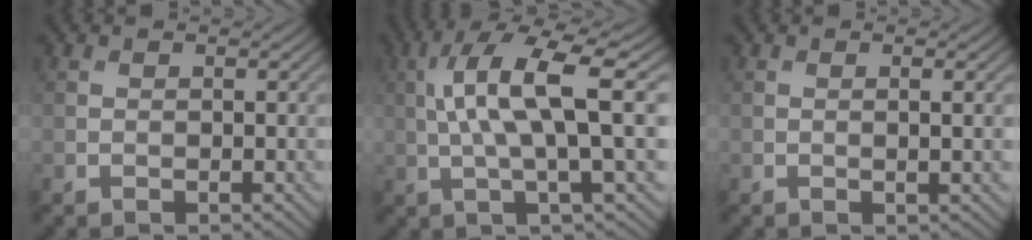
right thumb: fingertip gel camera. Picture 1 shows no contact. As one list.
[{"total": 12.4, "force": [1.8, 2.9, 11.9], "torque": [-0.227, 0.013, 0.035]}, {"total": 2.5, "force": [0.1, 0.6, 2.4], "torque": [-0.033, 0.006, 0.001]}]